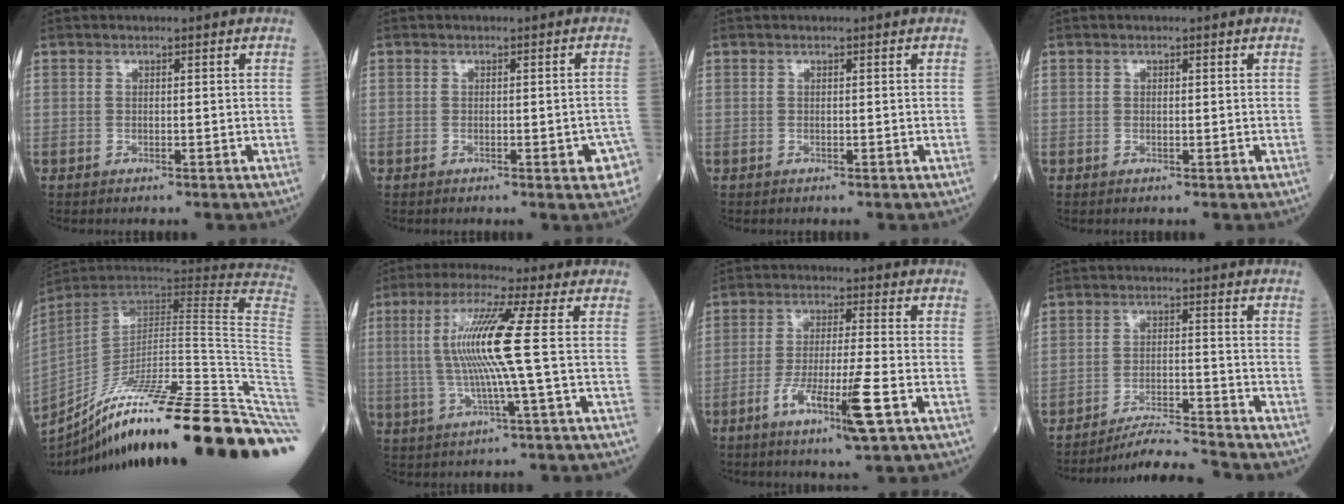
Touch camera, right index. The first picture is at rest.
{"total": 3.5, "force": [-1.4, 0.9, 3.1], "torque": [-0.029, 0.008, -0.011]}
{"total": 0.0}
{"total": 0.0}
{"total": 38.2, "force": [-25.9, -1.5, 28.0], "torque": [-0.270, -0.047, -0.376]}
{"total": 10.7, "force": [0.7, -1.3, 10.6], "torque": [-0.217, 0.004, 0.012]}
{"total": 9.5, "force": [-4.2, 0.1, 8.5], "torque": [-0.158, -0.014, -0.072]}
{"total": 7.4, "force": [-7.1, -2.1, 0.8], "torque": [-0.013, -0.009, -0.128]}